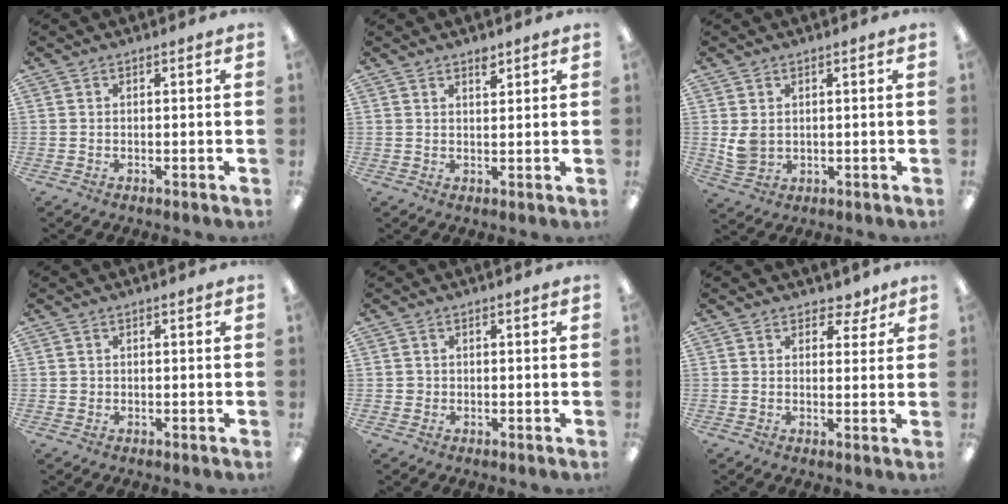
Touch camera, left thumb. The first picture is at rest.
{"total": 2.7, "force": [2.1, 0.9, 1.4], "torque": [-0.015, -0.009, 0.034]}
{"total": 4.6, "force": [1.3, 3.5, 2.6], "torque": [-0.049, 0.000, 0.026]}
{"total": 0.8, "force": [0.3, 0.7, 0.1], "torque": [-0.003, 0.005, 0.004]}
{"total": 1.2, "force": [0.0, 1.2, 0.1], "torque": [-0.002, 0.006, -0.002]}
{"total": 4.2, "force": [2.7, 2.7, 1.8], "torque": [-0.008, -0.011, 0.045]}